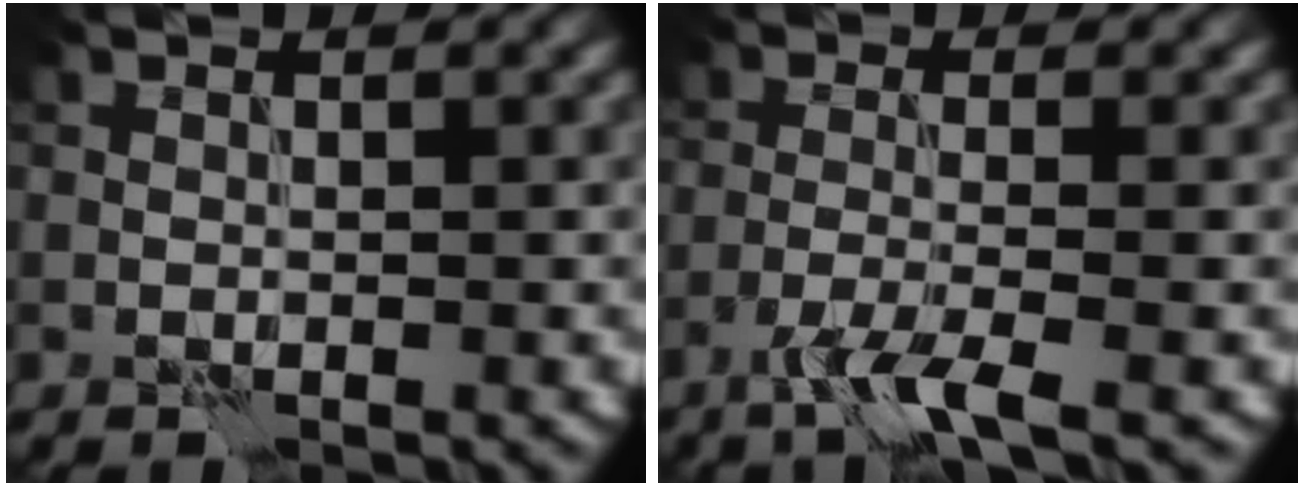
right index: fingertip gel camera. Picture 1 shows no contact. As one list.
[{"total": 3.7, "force": [-2.2, 0.5, 2.9], "torque": [-0.054, 0.002, -0.059]}]